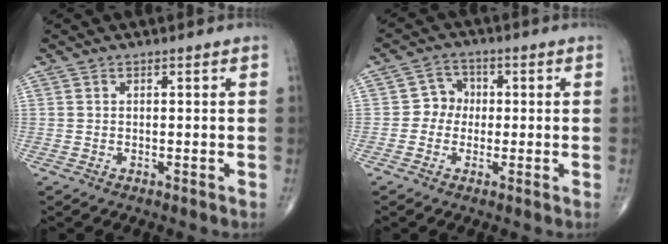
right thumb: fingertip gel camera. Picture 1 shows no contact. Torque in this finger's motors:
{"motor_torque": [0.59, 0.55, 0.42, -0.15, -0.02]}